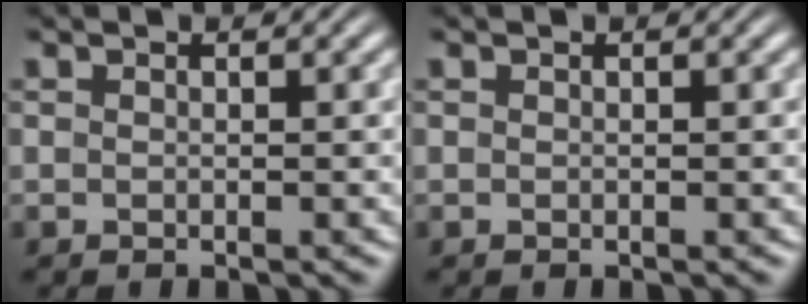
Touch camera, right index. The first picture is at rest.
{"total": 0.0}